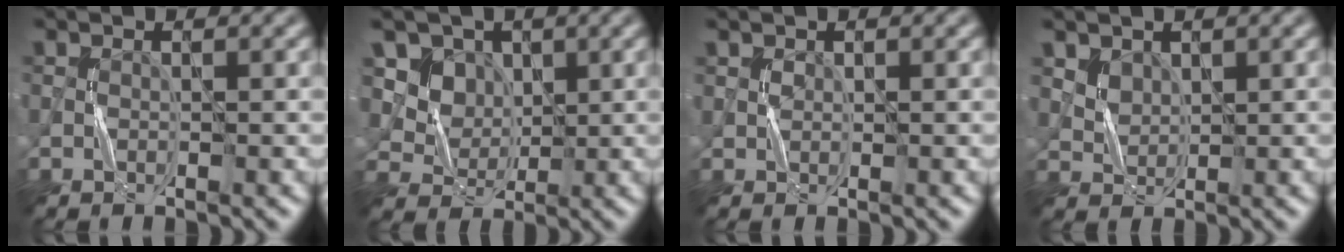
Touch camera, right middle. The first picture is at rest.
{"total": 6.6, "force": [3.0, 5.3, 2.6], "torque": [-0.064, -0.005, 0.061]}
{"total": 0.7, "force": [0.4, 0.5, 0.2], "torque": [-0.005, 0.001, 0.012]}
{"total": 2.3, "force": [1.5, 1.6, 0.8], "torque": [-0.028, -0.010, 0.050]}